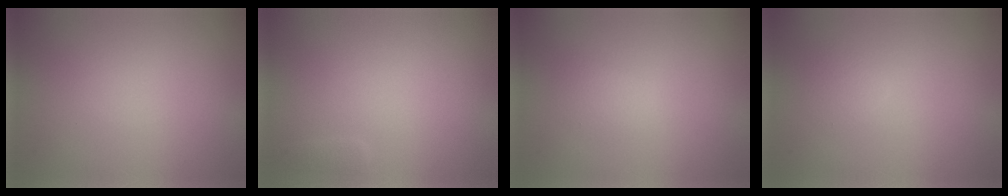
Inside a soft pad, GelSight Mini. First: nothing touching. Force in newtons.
{"total": 0.5, "press": 0.5, "slide": 0.1}
{"total": 1.0, "press": 1.0, "slide": 0.1}
{"total": 0.9, "press": 0.9, "slide": 0.0}